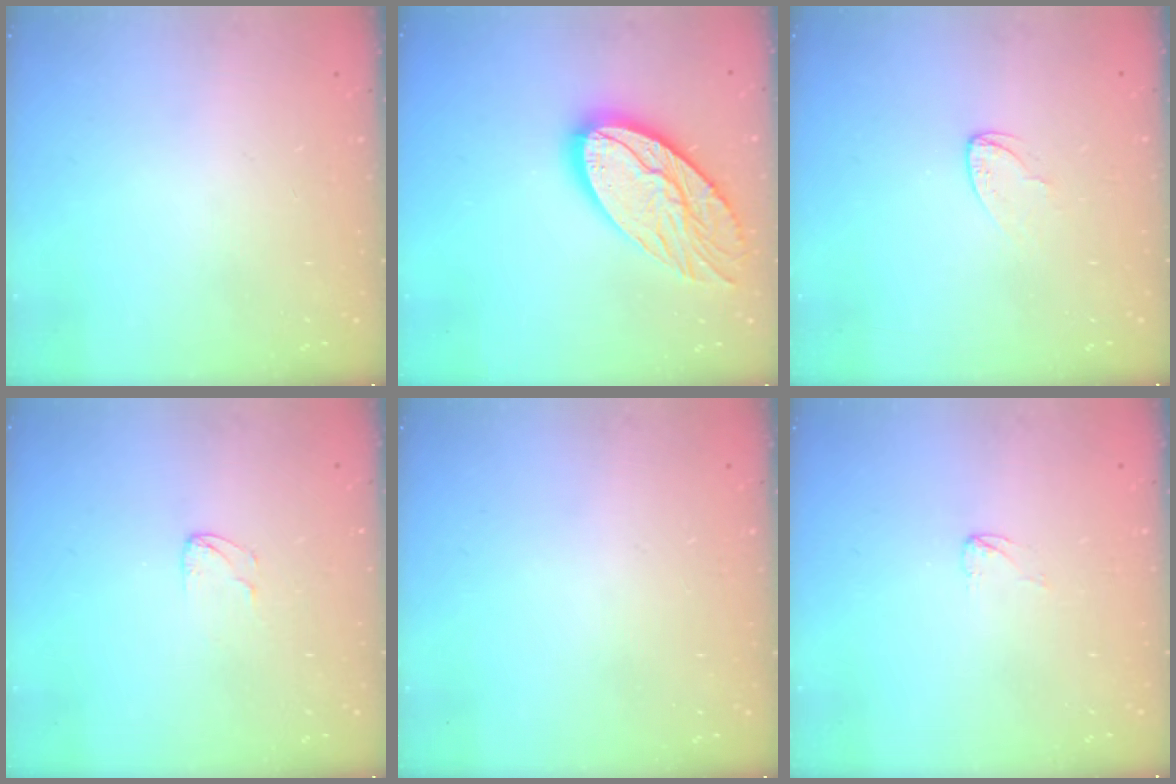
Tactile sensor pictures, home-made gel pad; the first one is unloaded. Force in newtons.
{"total": 19.2, "press": 19.1, "slide": 1.8}
{"total": 4.0, "press": 3.9, "slide": 0.3}
{"total": 4.1, "press": 4.1, "slide": 0.3}
{"total": 0.0}
{"total": 2.6, "press": 2.6, "slide": 0.2}